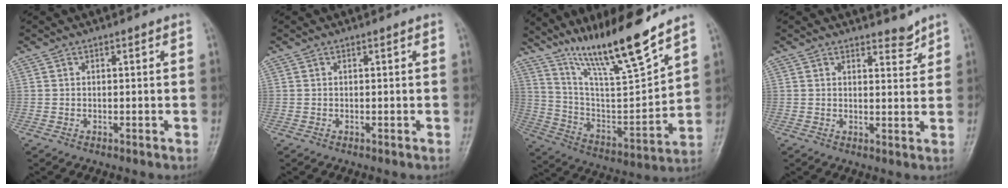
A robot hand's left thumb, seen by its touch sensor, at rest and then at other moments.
{"total": 0.0}
{"total": 19.9, "force": [14.7, 2.8, 13.1], "torque": [-0.197, -0.075, 0.268]}
{"total": 2.9, "force": [2.6, 1.0, 0.8], "torque": [0.002, -0.023, 0.038]}